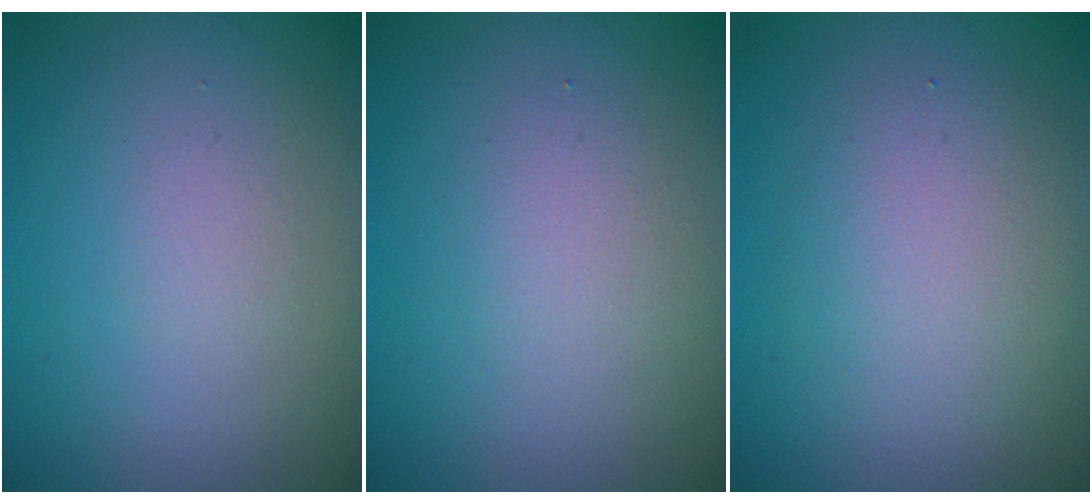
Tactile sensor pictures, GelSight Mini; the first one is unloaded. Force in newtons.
{"total": 1.9, "press": 1.9, "slide": 0.2}
{"total": 3.8, "press": 3.8, "slide": 0.2}